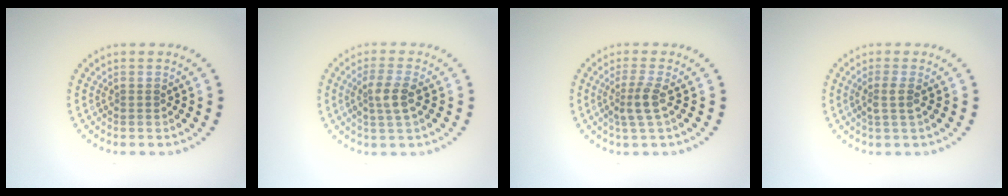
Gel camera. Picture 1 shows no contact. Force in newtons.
{"total": 2.5, "press": 2.3, "slide": 0.9}
{"total": 2.2, "press": 1.8, "slide": 1.4}
{"total": 1.5, "press": 1.2, "slide": 0.9}